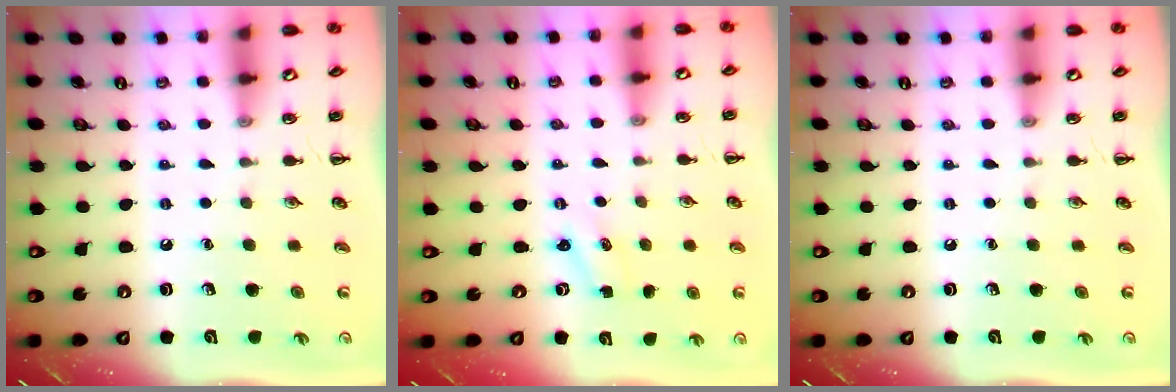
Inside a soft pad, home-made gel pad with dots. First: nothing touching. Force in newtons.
{"total": 0.8, "press": 0.8, "slide": 0.3}
{"total": 0.0}